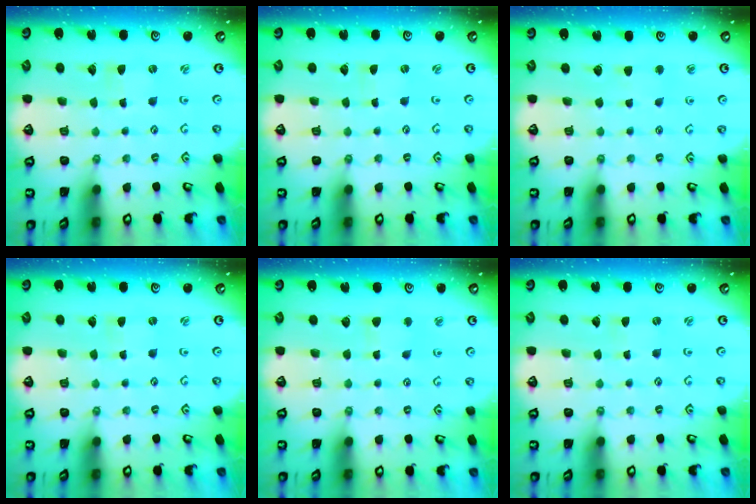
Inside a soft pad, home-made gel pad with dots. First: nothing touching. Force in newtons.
{"total": 0.0}
{"total": 2.0, "press": 2.0, "slide": 0.4}
{"total": 0.8, "press": 0.7, "slide": 0.2}
{"total": 3.1, "press": 3.1, "slide": 0.4}
{"total": 0.0}